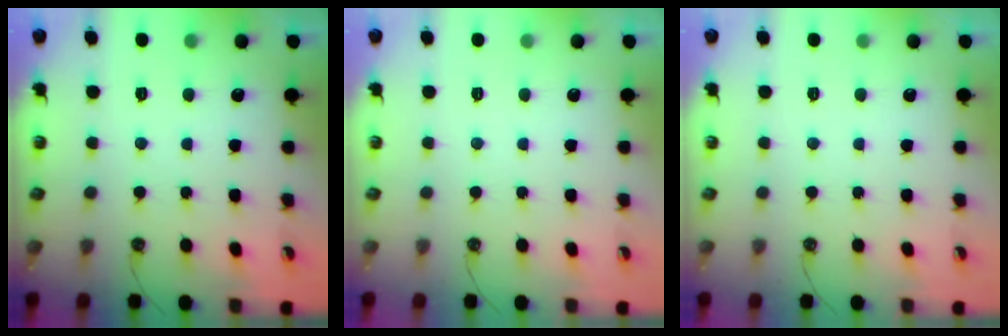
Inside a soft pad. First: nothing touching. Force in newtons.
{"total": 0.0}
{"total": 0.0}